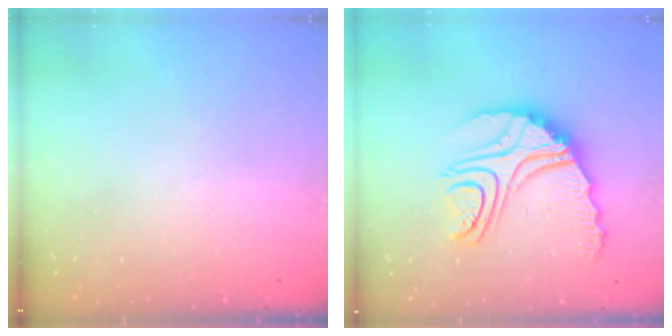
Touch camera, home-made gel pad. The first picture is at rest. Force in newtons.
{"total": 16.4, "press": 16.3, "slide": 1.3}